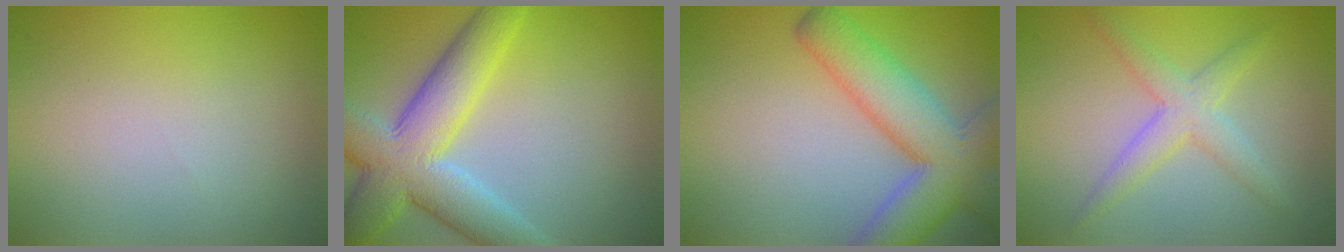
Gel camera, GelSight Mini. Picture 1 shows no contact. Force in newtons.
{"total": 8.6, "press": 8.6, "slide": 0.5}
{"total": 8.7, "press": 8.6, "slide": 0.5}
{"total": 2.3, "press": 2.3, "slide": 0.1}